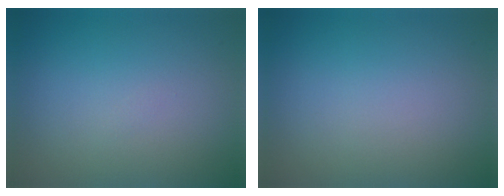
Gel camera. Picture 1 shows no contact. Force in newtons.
{"total": 0.0}